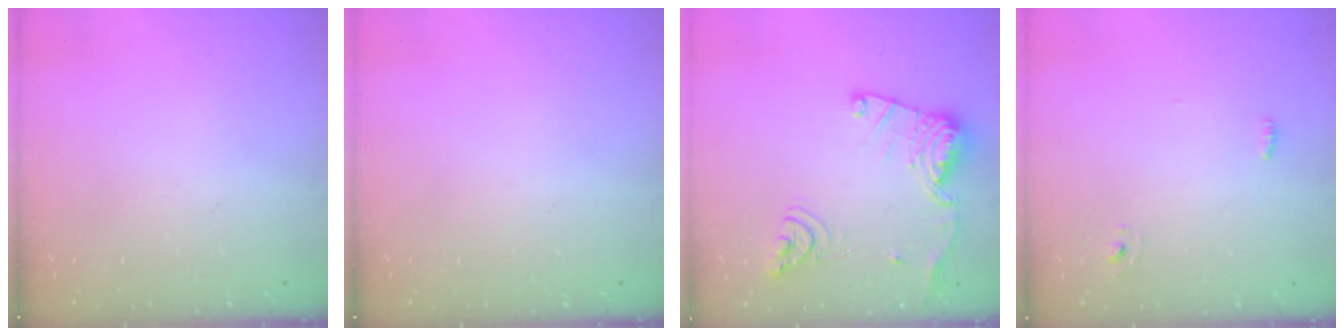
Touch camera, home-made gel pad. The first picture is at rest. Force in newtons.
{"total": 0.0}
{"total": 16.1, "press": 16.1, "slide": 1.6}
{"total": 3.0, "press": 2.8, "slide": 1.2}